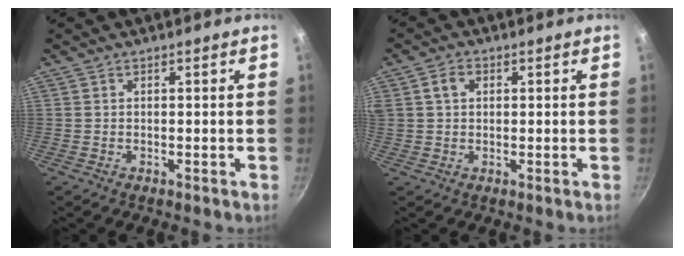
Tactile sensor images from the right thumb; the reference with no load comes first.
{"total": 5.1, "force": [1.5, 3.7, 3.2], "torque": [-0.056, 0.012, 0.024]}